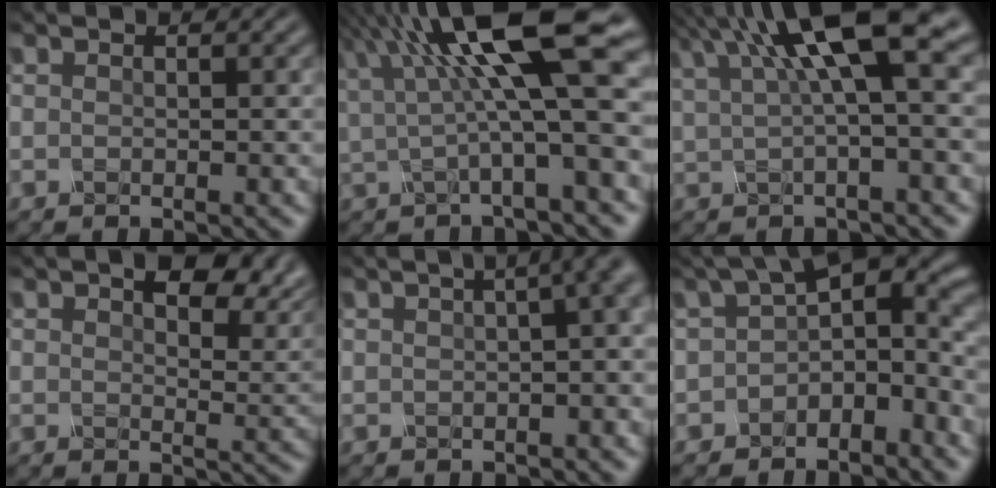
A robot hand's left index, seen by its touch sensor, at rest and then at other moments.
{"total": 12.6, "force": [3.7, 2.9, 11.7], "torque": [-0.183, 0.012, 0.060]}
{"total": 8.4, "force": [3.3, 1.9, 7.5], "torque": [-0.121, 0.019, 0.052]}
{"total": 7.4, "force": [4.2, 3.3, 5.1], "torque": [-0.068, 0.004, 0.063]}
{"total": 14.5, "force": [4.4, 7.4, 11.7], "torque": [-0.050, 0.070, 0.027]}
{"total": 6.9, "force": [-0.8, 3.8, 5.7], "torque": [-0.069, 0.018, -0.031]}